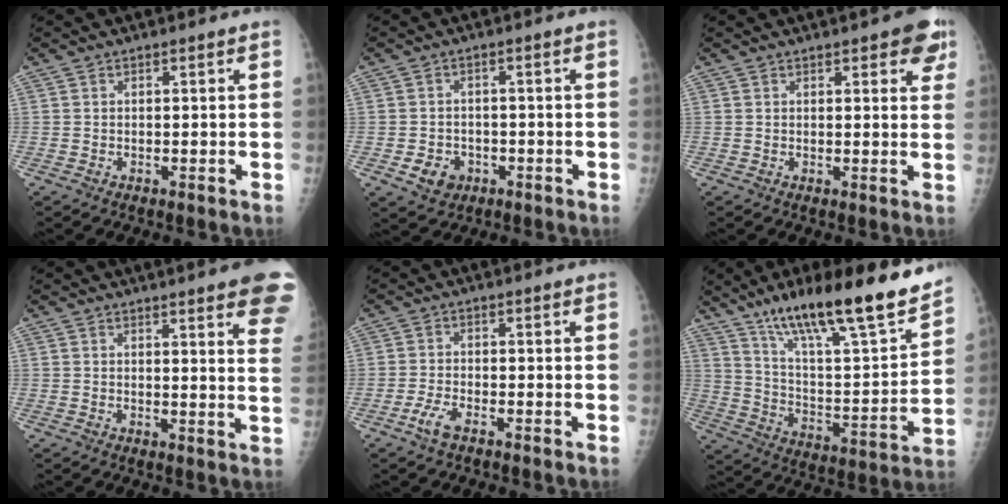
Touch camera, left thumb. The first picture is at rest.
{"total": 4.6, "force": [-1.8, 3.8, 1.8], "torque": [-0.015, 0.007, -0.022]}
{"total": 6.0, "force": [3.4, 2.4, 4.3], "torque": [-0.023, -0.010, 0.033]}
{"total": 13.8, "force": [9.1, 2.4, 10.2], "torque": [-0.103, -0.032, 0.089]}
{"total": 3.1, "force": [-1.9, 1.0, 2.1], "torque": [-0.052, 0.008, -0.040]}
{"total": 24.8, "force": [18.2, 4.2, 16.3], "torque": [-0.238, -0.073, 0.303]}